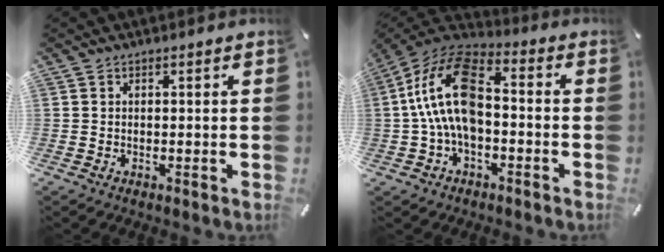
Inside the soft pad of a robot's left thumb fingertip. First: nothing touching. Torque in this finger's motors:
{"motor_torque": [2.24, 2.78, 1.50, 0.76, 0.32]}